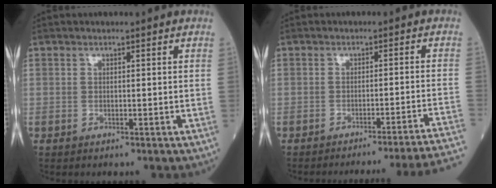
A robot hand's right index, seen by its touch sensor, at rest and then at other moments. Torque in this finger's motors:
{"motor_torque": [0.15, -0.65, 0.29, 0.11]}